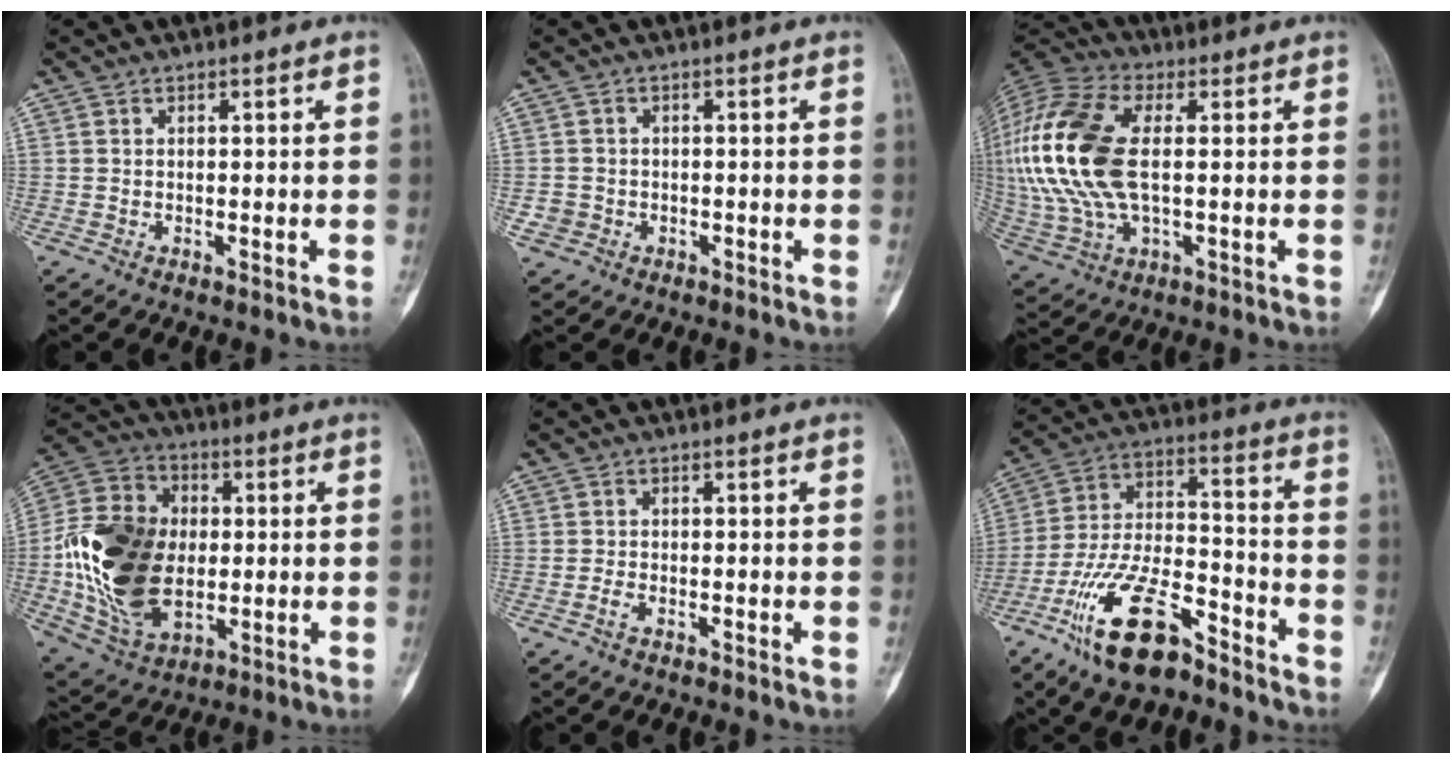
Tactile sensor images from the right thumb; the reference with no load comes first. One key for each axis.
{"total": 2.6, "fx": -0.9, "fy": 2.4, "fz": 0.5, "tx": -0.003, "ty": 0.008, "tz": -0.016}
{"total": 22.4, "fx": 1.2, "fy": 12.2, "fz": 18.8, "tx": -0.421, "ty": 0.004, "tz": 0.024}
{"total": 22.8, "fx": -1.1, "fy": 15.2, "fz": 16.9, "tx": -0.319, "ty": 0.001, "tz": -0.011}
{"total": 1.4, "fx": -0.9, "fy": 0.6, "fz": 0.8, "tx": -0.021, "ty": 0.003, "tz": -0.020}
{"total": 17.3, "fx": -11.2, "fy": 6.5, "fz": 11.4, "tx": -0.213, "ty": 0.072, "tz": -0.209}